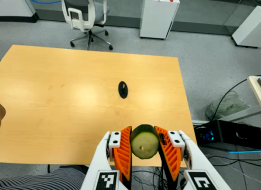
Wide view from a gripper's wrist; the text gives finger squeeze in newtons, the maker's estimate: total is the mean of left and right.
{"total": 11.0, "left": 10.0, "right": 12.1}